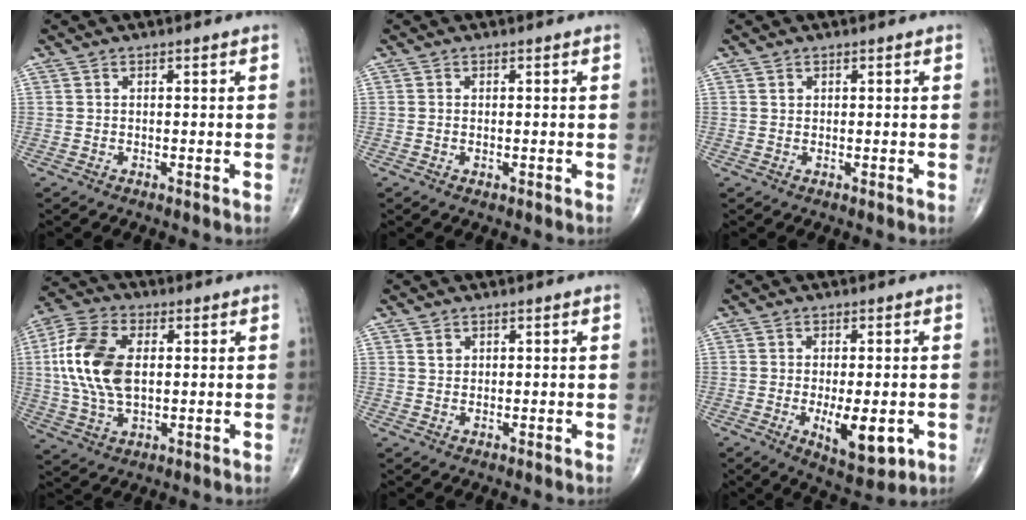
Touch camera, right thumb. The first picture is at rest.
{"total": 0.8, "force": [-0.2, 0.4, 0.7], "torque": [-0.017, -0.001, -0.003]}
{"total": 0.6, "force": [0.4, 0.4, 0.3], "torque": [0.001, -0.002, 0.008]}
{"total": 15.1, "force": [1.8, 8.6, 12.3], "torque": [-0.254, 0.007, 0.031]}
{"total": 1.5, "force": [0.8, 1.0, 0.6], "torque": [0.000, -0.005, 0.015]}
{"total": 9.5, "force": [-2.4, 3.8, 8.4], "torque": [-0.117, -0.016, -0.028]}